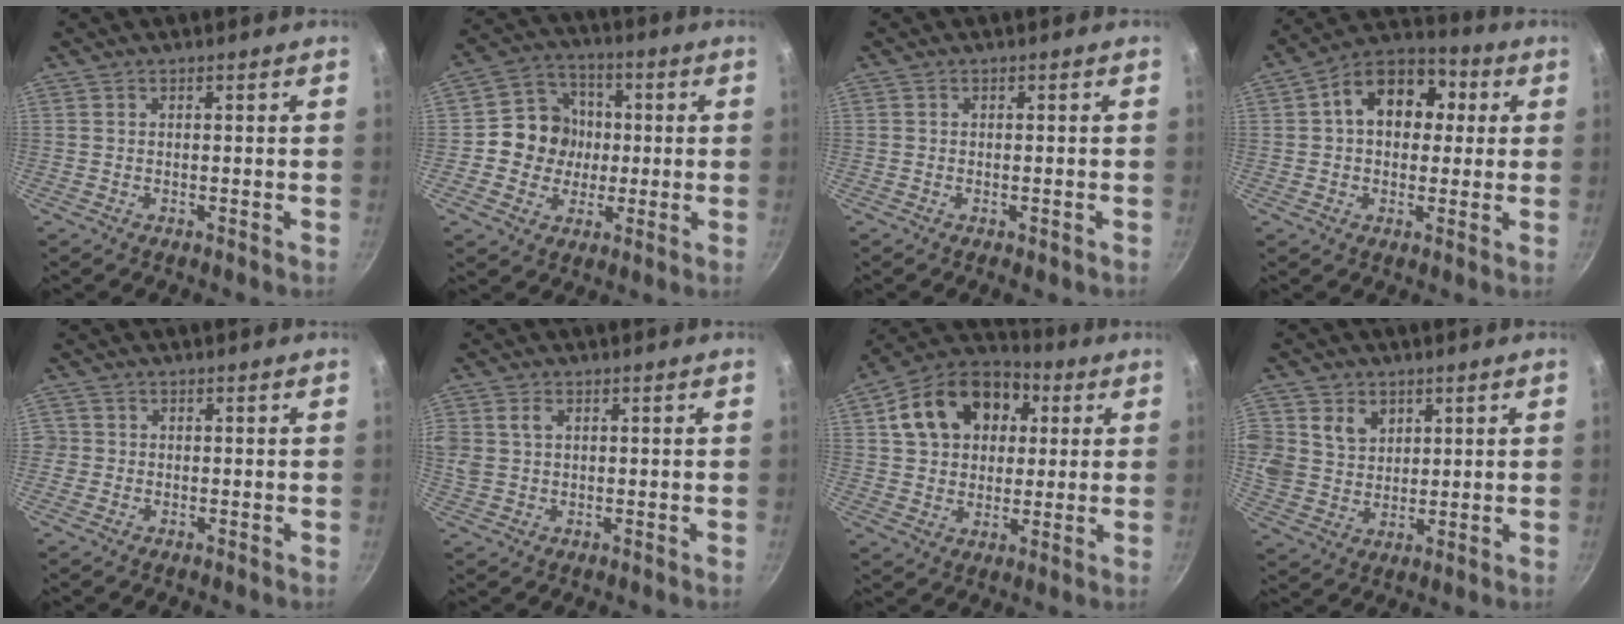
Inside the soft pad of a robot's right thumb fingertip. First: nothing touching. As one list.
[{"total": 10.7, "force": [-0.2, 9.9, 4.0], "torque": [-0.027, 0.020, -0.018]}, {"total": 1.4, "force": [-0.7, 0.5, 1.1], "torque": [-0.017, -0.001, -0.012]}, {"total": 13.9, "force": [2.6, 10.1, 9.2], "torque": [-0.100, 0.026, 0.020]}, {"total": 1.8, "force": [-0.4, 1.8, 0.3], "torque": [0.004, 0.006, -0.008]}, {"total": 5.9, "force": [1.6, 4.4, 3.5], "torque": [-0.071, 0.008, 0.032]}, {"total": 18.1, "force": [5.0, 13.4, 11.0], "torque": [-0.168, 0.026, 0.072]}, {"total": 12.5, "force": [4.4, 10.5, 5.2], "torque": [-0.103, -0.005, 0.089]}]